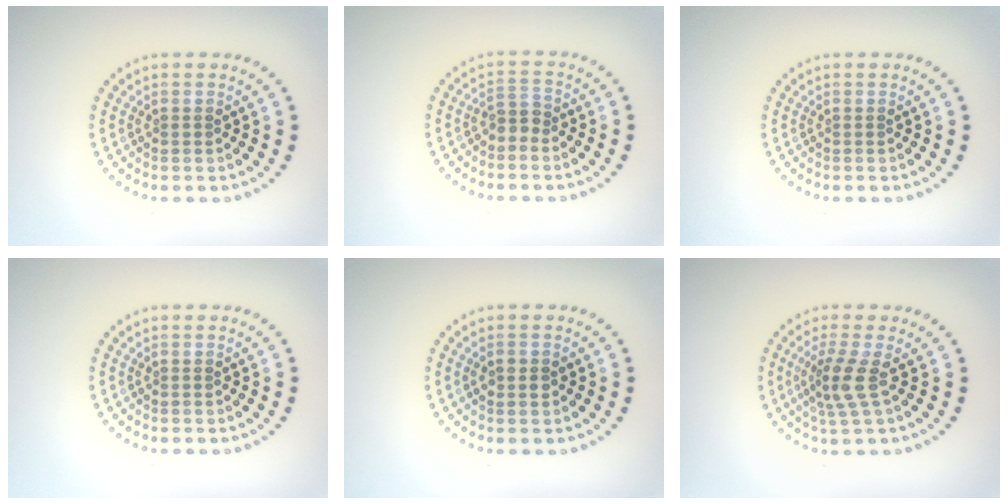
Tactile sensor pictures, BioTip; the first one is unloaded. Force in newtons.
{"total": 1.8, "press": 1.4, "slide": 1.2}
{"total": 0.0}
{"total": 0.0}
{"total": 1.7, "press": 1.7, "slide": 0.1}
{"total": 2.8, "press": 2.2, "slide": 1.8}